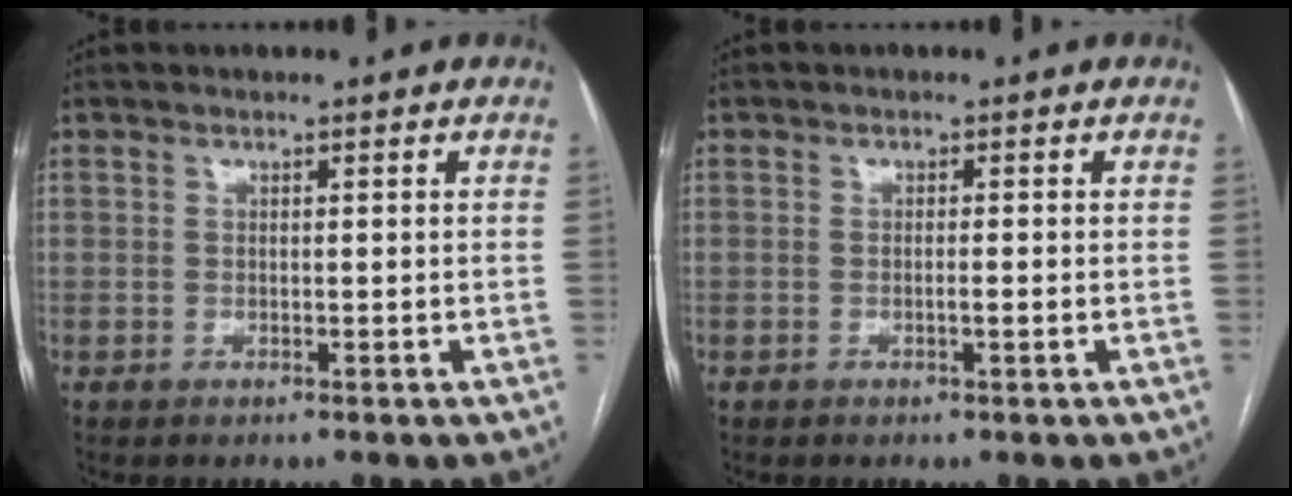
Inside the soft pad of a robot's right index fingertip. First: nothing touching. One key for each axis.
{"total": 1.0, "fx": -0.2, "fy": 0.0, "fz": 1.0, "tx": -0.017, "ty": 0.002, "tz": -0.002}